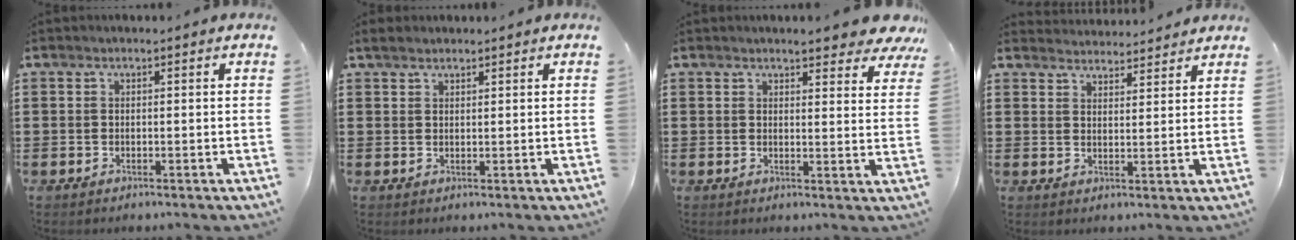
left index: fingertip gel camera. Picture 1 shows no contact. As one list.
[{"total": 1.6, "force": [1.4, 0.4, 0.5], "torque": [-0.012, 0.002, 0.028]}, {"total": 4.7, "force": [4.2, 0.4, 2.0], "torque": [-0.037, -0.016, 0.073]}, {"total": 3.2, "force": [3.2, 0.3, -0.4], "torque": [-0.003, -0.013, 0.059]}]